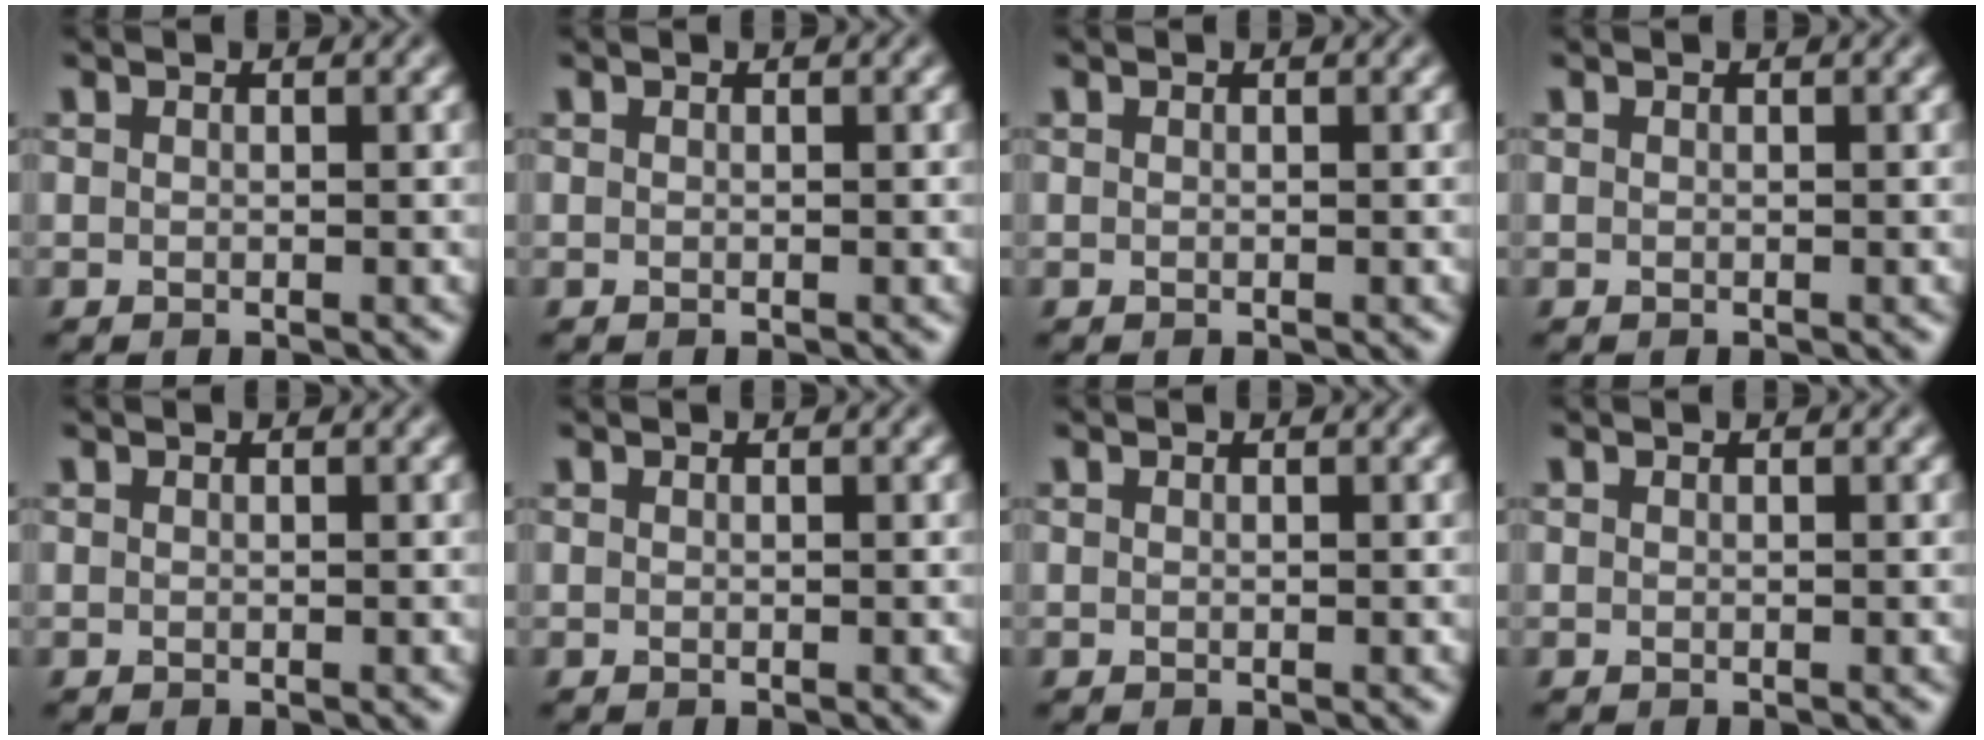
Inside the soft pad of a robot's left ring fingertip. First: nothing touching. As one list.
[{"total": 0.0}, {"total": 0.0}, {"total": 0.0}, {"total": 0.0}, {"total": 0.0}, {"total": 0.0}, {"total": 0.0}]